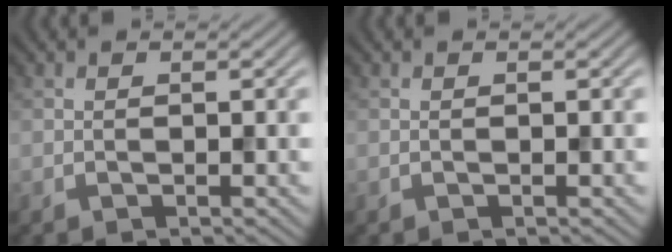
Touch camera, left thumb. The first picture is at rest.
{"total": 0.0}